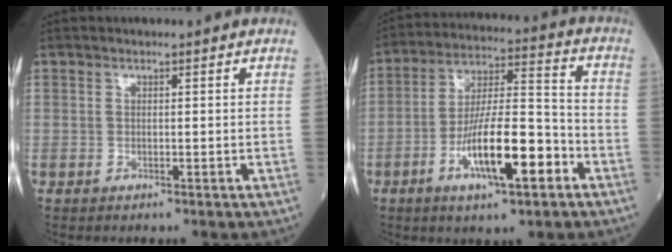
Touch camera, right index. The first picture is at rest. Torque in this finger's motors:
{"motor_torque": [1.72, -0.42, 0.96, 0.21]}